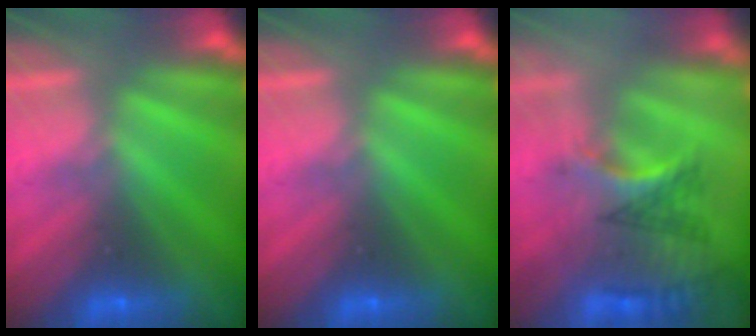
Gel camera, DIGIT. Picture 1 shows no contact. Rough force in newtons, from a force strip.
{"total": 0.0}
{"total": 2.9}